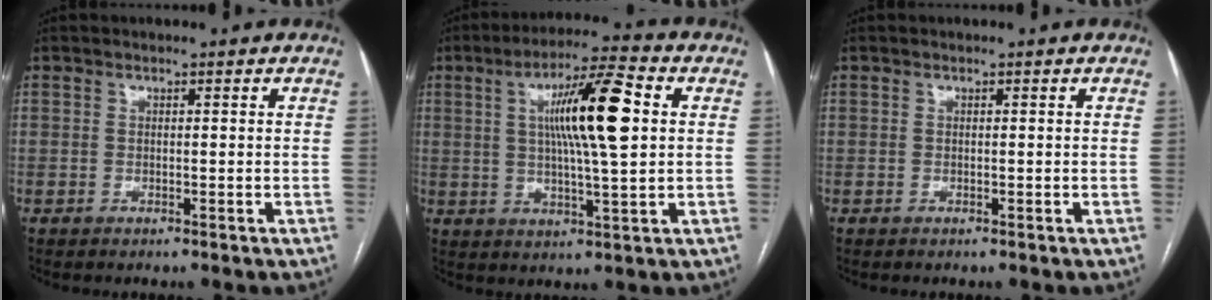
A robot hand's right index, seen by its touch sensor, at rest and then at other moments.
{"total": 13.0, "force": [2.6, 1.0, 12.7], "torque": [-0.217, 0.012, 0.041]}
{"total": 0.0}